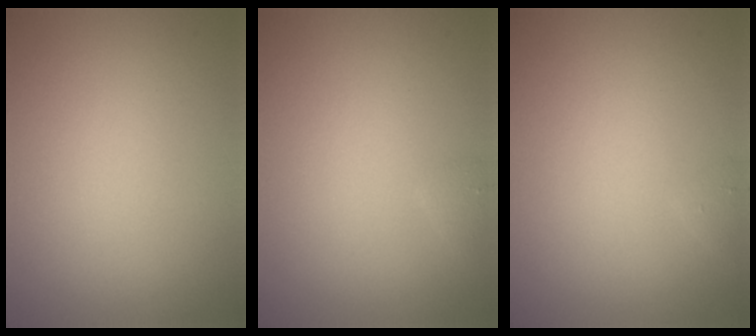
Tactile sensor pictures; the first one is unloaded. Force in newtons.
{"total": 0.6, "press": 0.6, "slide": 0.1}
{"total": 0.6, "press": 0.6, "slide": 0.0}